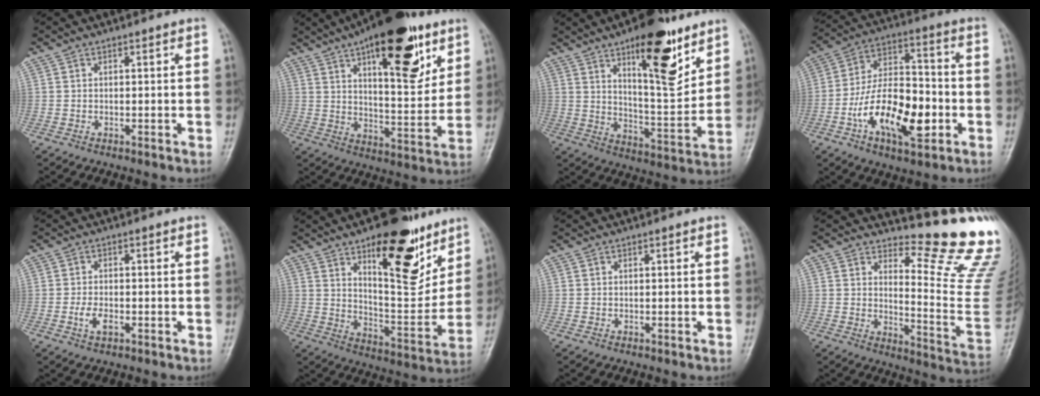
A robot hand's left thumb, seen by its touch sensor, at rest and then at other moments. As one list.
[{"total": 21.6, "force": [11.0, 8.6, 16.5], "torque": [-0.203, -0.041, 0.167]}, {"total": 17.2, "force": [9.7, 6.0, 12.9], "torque": [-0.152, -0.061, 0.152]}, {"total": 18.3, "force": [-5.2, 9.3, 14.8], "torque": [-0.239, 0.031, -0.091]}, {"total": 3.6, "force": [-1.4, 2.0, 2.7], "torque": [-0.052, 0.008, -0.026]}, {"total": 20.4, "force": [11.3, 8.3, 14.9], "torque": [-0.161, -0.072, 0.179]}, {"total": 0.0}, {"total": 15.2, "force": [12.6, 2.6, 8.0], "torque": [-0.068, -0.163, 0.157]}]